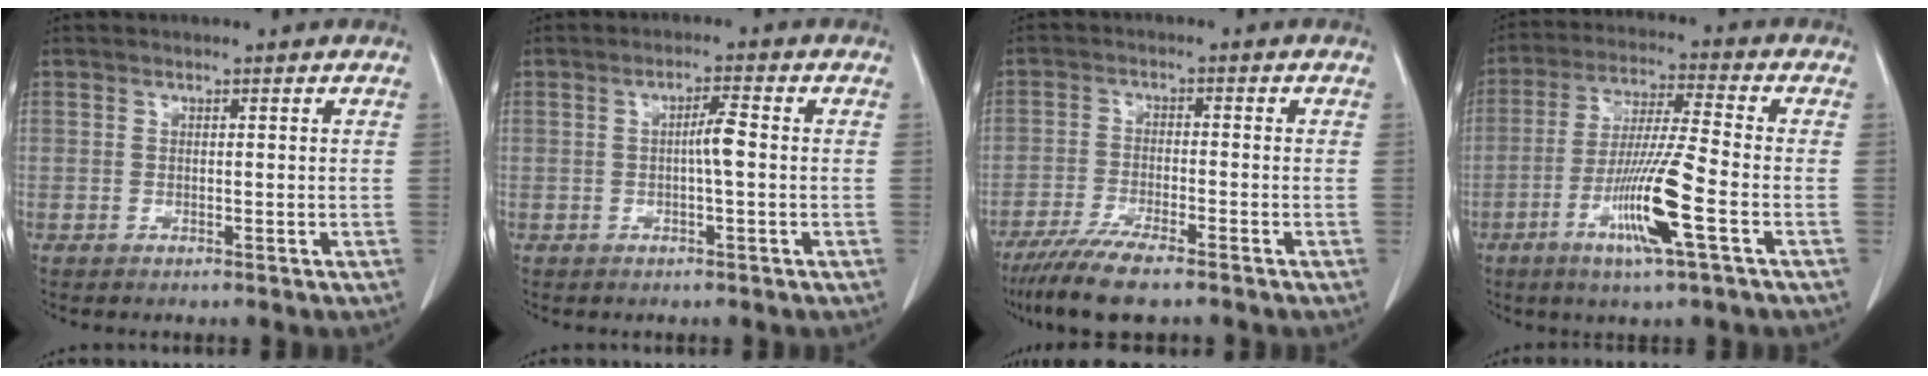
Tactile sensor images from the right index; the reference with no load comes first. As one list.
[{"total": 2.9, "force": [-0.2, 0.0, 2.9], "torque": [-0.051, 0.002, -0.004]}, {"total": 8.3, "force": [-6.5, 0.7, 5.1], "torque": [-0.087, -0.022, -0.110]}, {"total": 11.7, "force": [-4.4, -0.4, 10.8], "torque": [-0.212, -0.015, -0.084]}]